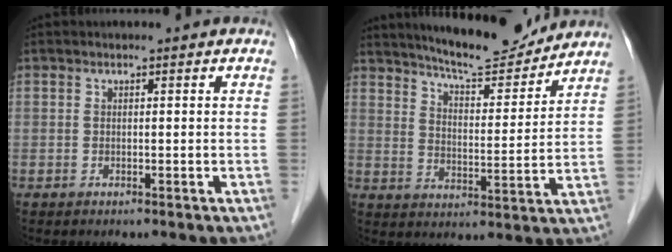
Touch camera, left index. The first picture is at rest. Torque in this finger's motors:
{"motor_torque": [0.28, -0.19, 0.46, 0.11]}